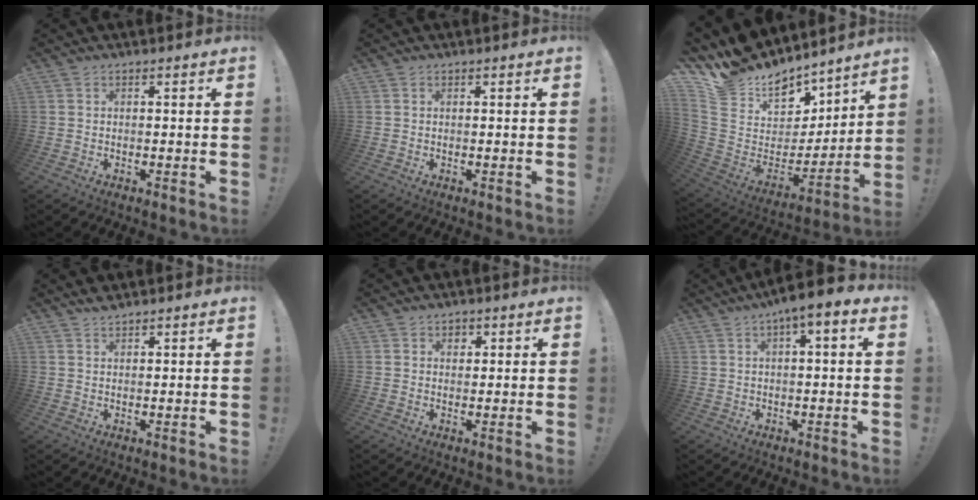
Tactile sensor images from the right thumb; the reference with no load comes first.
{"total": 0.0}
{"total": 17.2, "force": [14.5, 8.6, 3.3], "torque": [-0.062, -0.122, 0.293]}
{"total": 1.9, "force": [1.9, 0.4, 0.4], "torque": [-0.004, -0.007, 0.034]}
{"total": 2.1, "force": [0.9, 1.8, 0.7], "torque": [-0.004, -0.001, 0.013]}
{"total": 5.6, "force": [1.6, 1.0, 5.2], "torque": [-0.082, -0.010, 0.025]}